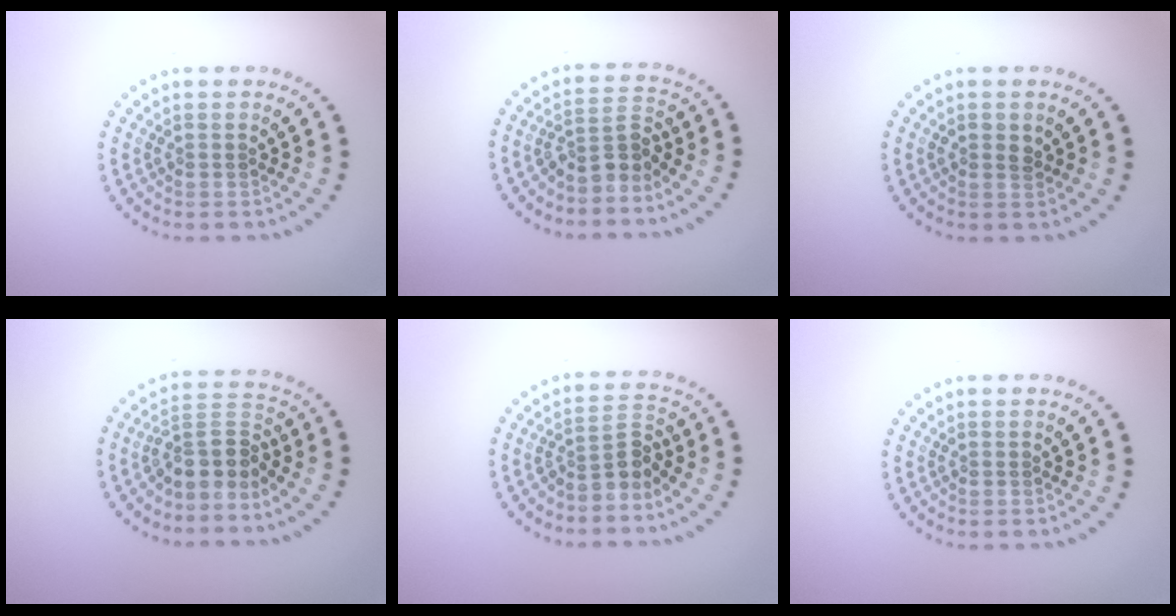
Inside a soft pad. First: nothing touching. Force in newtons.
{"total": 2.8, "press": 2.0, "slide": 1.9}
{"total": 1.1, "press": 1.1, "slide": 0.2}
{"total": 3.6, "press": 3.0, "slide": 2.1}
{"total": 2.9, "press": 2.1, "slide": 2.0}
{"total": 0.0}